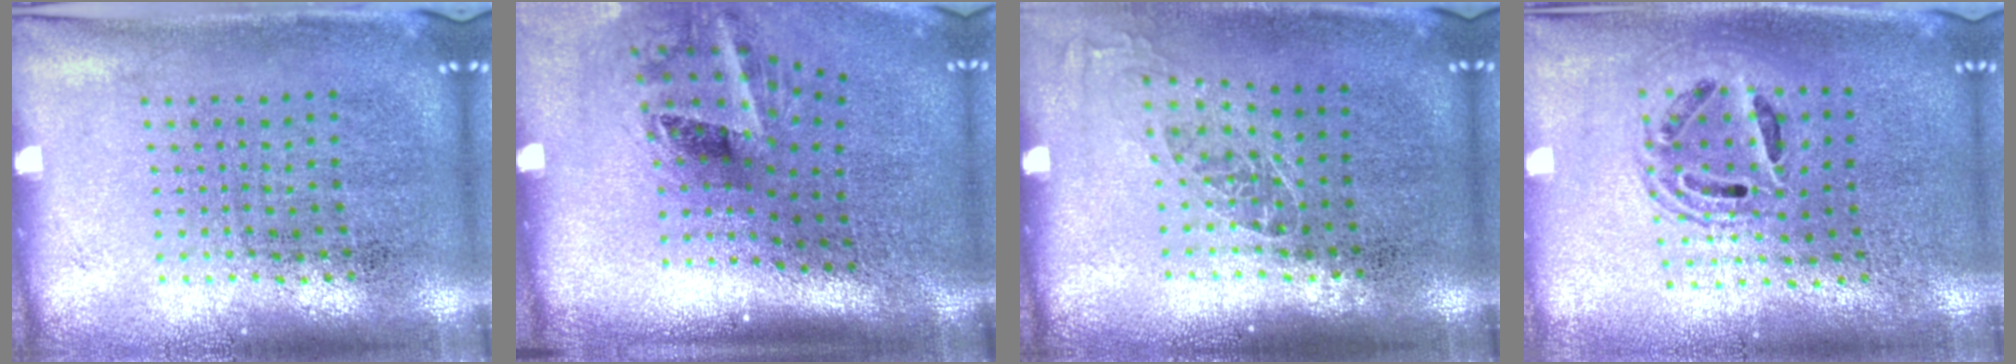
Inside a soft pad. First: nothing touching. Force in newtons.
{"total": 2.0, "press": 1.3, "slide": 1.5}
{"total": 1.0, "press": 0.9, "slide": 0.5}
{"total": 1.4, "press": 1.2, "slide": 0.6}